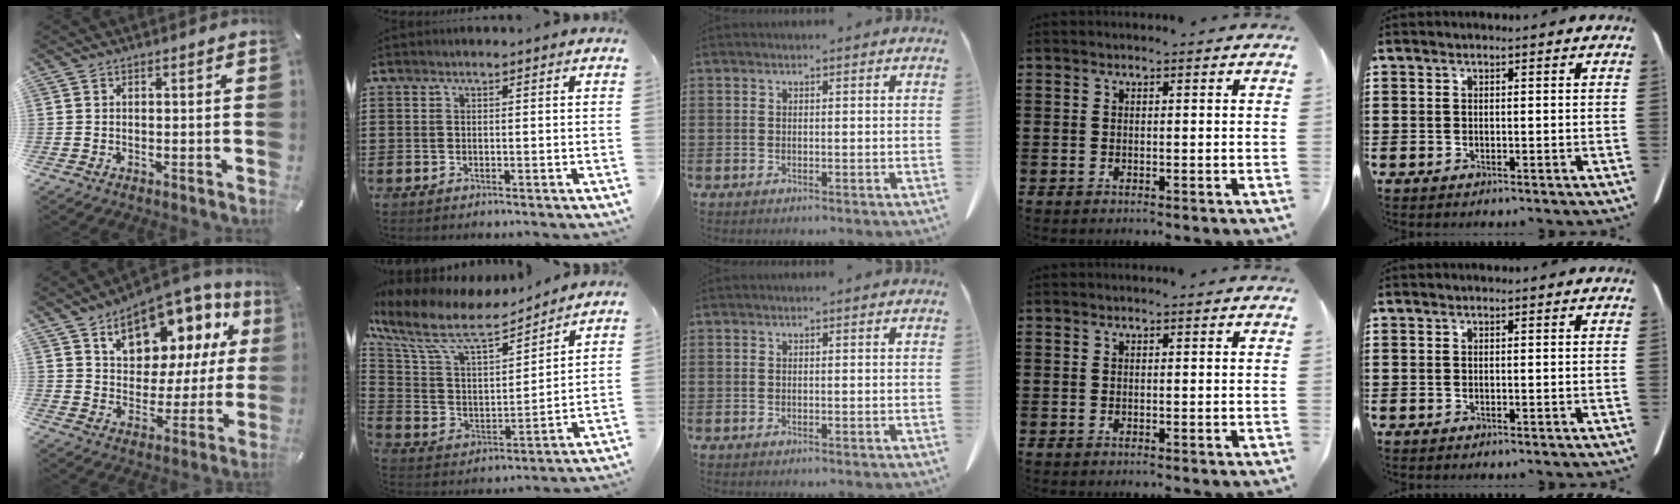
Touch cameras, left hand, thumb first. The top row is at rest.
{"thumb": {"total": 14.4, "force": [9.6, 8.6, 6.4], "torque": [-0.097, -0.072, 0.168]}, "index": {"total": 10.5, "force": [8.2, 3.2, 5.8], "torque": [-0.147, -0.043, 0.141]}}